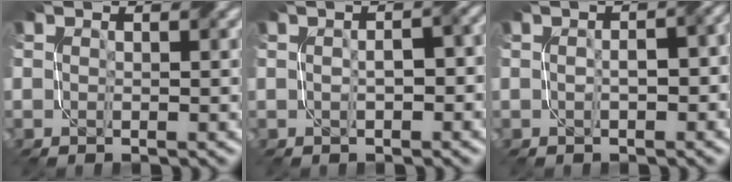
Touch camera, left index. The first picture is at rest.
{"total": 3.4, "force": [0.0, 1.7, 2.9], "torque": [-0.042, 0.010, -0.002]}
{"total": 4.0, "force": [-0.1, 2.0, 3.4], "torque": [-0.040, 0.009, -0.006]}